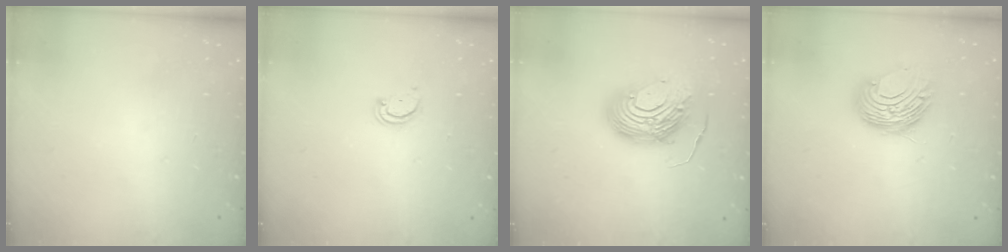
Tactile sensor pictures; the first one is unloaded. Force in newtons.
{"total": 2.1, "press": 2.1, "slide": 0.2}
{"total": 13.3, "press": 13.2, "slide": 1.2}
{"total": 10.6, "press": 10.6, "slide": 0.5}